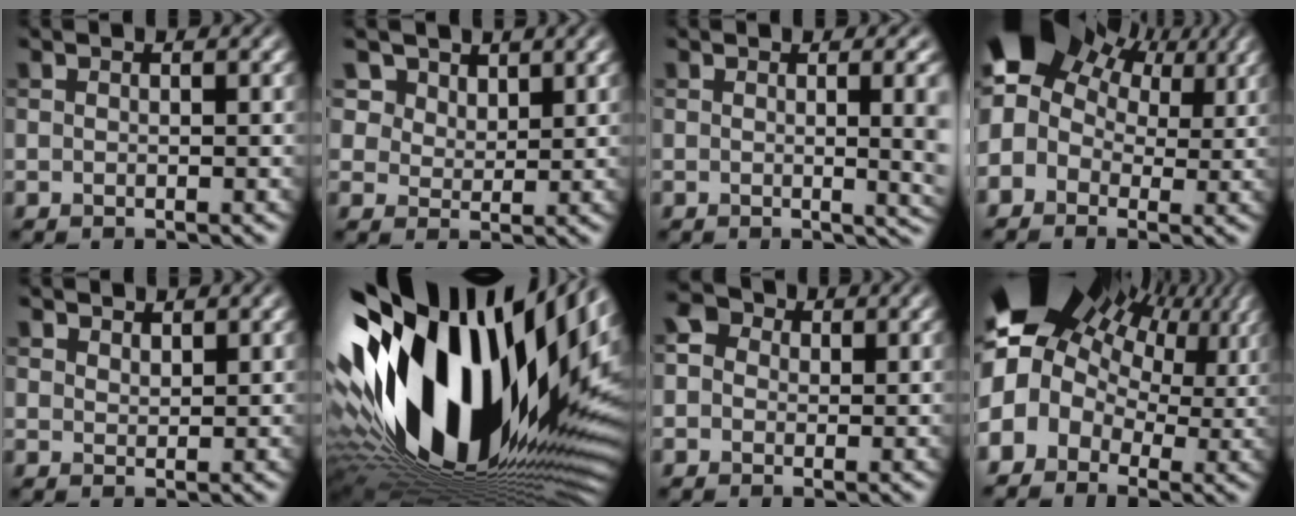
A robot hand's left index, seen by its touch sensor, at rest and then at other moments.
{"total": 6.3, "force": [4.5, 3.8, 2.2], "torque": [-0.070, -0.012, 0.087]}
{"total": 5.8, "force": [0.2, 2.2, 5.3], "torque": [-0.035, -0.002, 0.007]}
{"total": 11.2, "force": [3.9, 8.0, 6.8], "torque": [-0.137, 0.031, 0.055]}
{"total": 1.4, "force": [1.3, 0.4, 0.2], "torque": [-0.004, 0.001, 0.024]}
{"total": 20.8, "force": [2.0, 11.0, 17.5], "torque": [-0.318, -0.040, 0.032]}
{"total": 2.8, "force": [0.6, 2.5, 1.3], "torque": [-0.014, 0.009, -0.005]}
{"total": 16.5, "force": [5.4, 11.1, 10.9], "torque": [-0.215, 0.040, 0.084]}